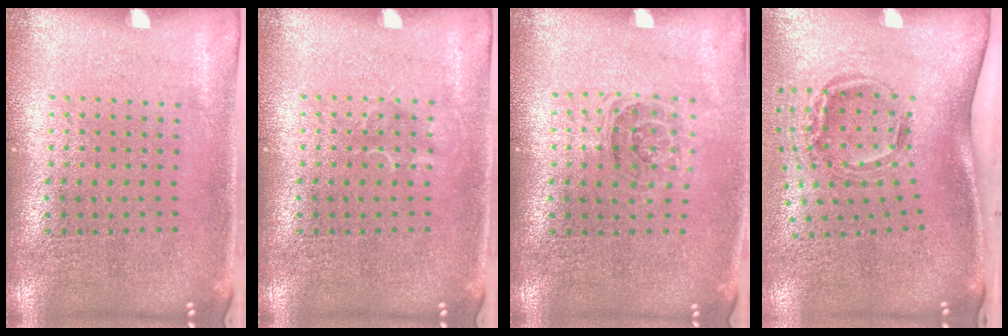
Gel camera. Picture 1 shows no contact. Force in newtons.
{"total": 0.9, "press": 0.9, "slide": 0.3}
{"total": 1.3, "press": 1.0, "slide": 0.7}
{"total": 2.0, "press": 1.2, "slide": 1.6}